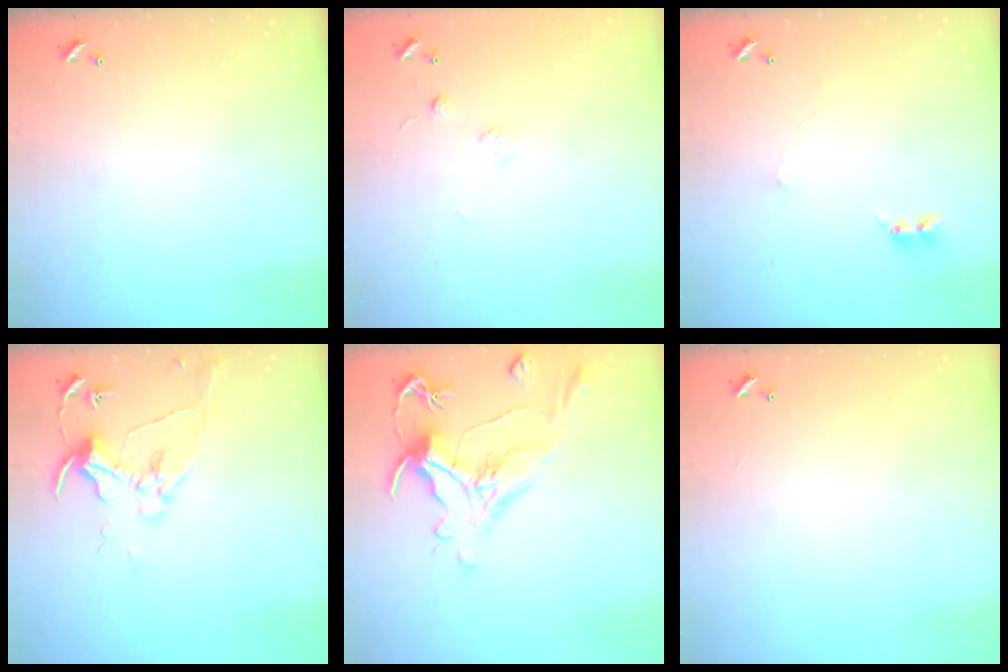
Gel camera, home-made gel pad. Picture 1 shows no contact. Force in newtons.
{"total": 2.5, "press": 2.3, "slide": 1.0}
{"total": 1.7, "press": 1.6, "slide": 0.4}
{"total": 8.5, "press": 8.4, "slide": 0.9}
{"total": 1.7, "press": 0.9, "slide": 1.4}
{"total": 2.6, "press": 2.6, "slide": 0.3}